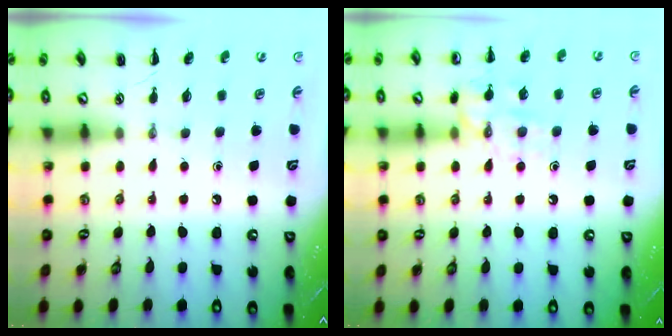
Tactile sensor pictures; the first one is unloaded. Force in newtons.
{"total": 12.0, "press": 11.9, "slide": 0.8}